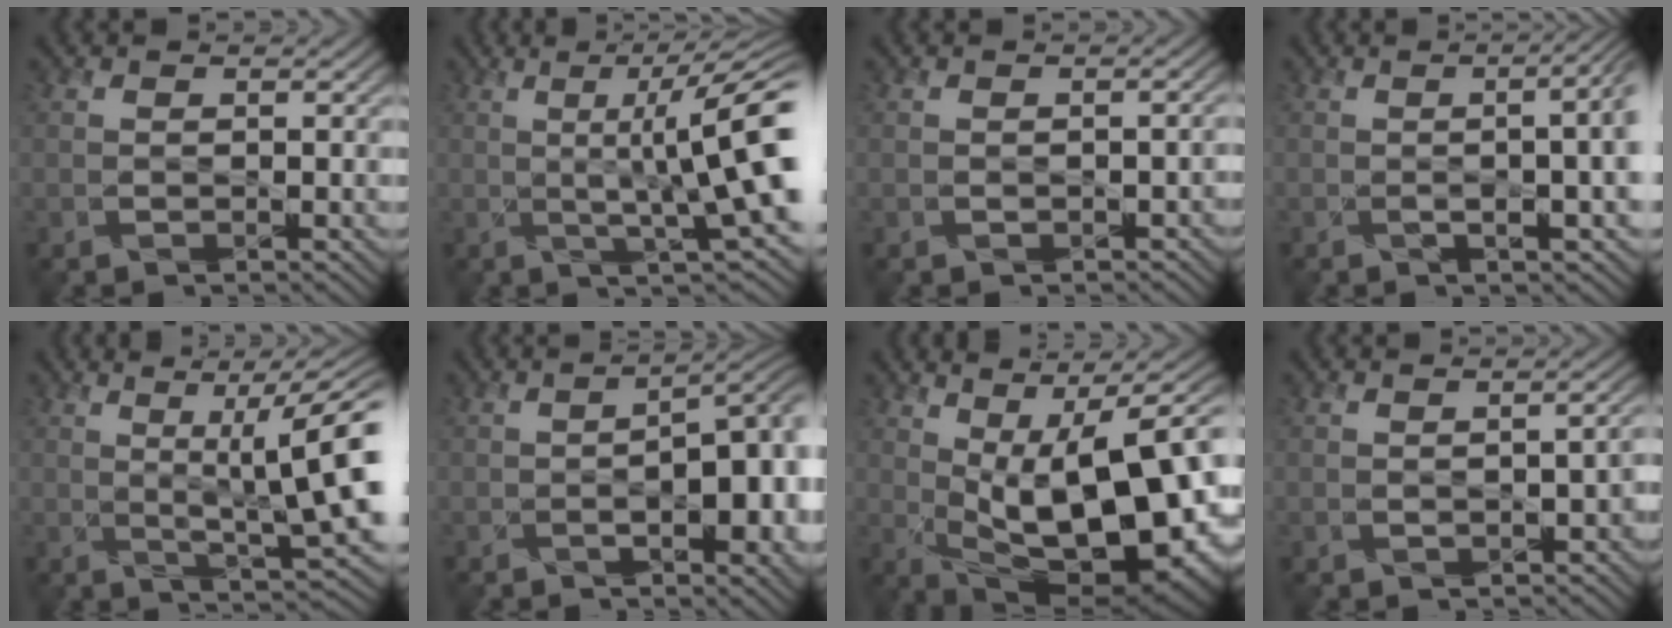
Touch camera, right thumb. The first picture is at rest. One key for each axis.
{"total": 13.5, "fx": 1.3, "fy": 2.1, "fz": 13.3, "tx": -0.185, "ty": 0.012, "tz": 0.031}
{"total": 0.9, "fx": -0.5, "fy": 0.3, "fz": 0.7, "tx": -0.007, "ty": 0.000, "tz": -0.005}
{"total": 7.5, "fx": -0.3, "fy": 2.2, "fz": 7.2, "tx": -0.073, "ty": 0.017, "tz": -0.012}
{"total": 12.2, "fx": 2.4, "fy": 2.0, "fz": 11.8, "tx": -0.169, "ty": 0.013, "tz": 0.049}
{"total": 9.3, "fx": -1.6, "fy": 3.5, "fz": 8.5, "tx": -0.109, "ty": -0.010, "tz": -0.027}
{"total": 18.3, "fx": 0.5, "fy": 8.4, "fz": 16.3, "tx": -0.230, "ty": -0.004, "tz": 0.034}
{"total": 2.6, "fx": -1.0, "fy": 1.3, "fz": 2.0, "tx": -0.024, "ty": -0.001, "tz": -0.009}